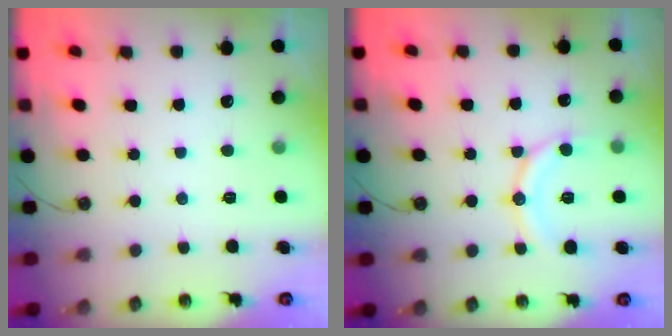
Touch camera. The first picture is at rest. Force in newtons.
{"total": 12.3, "press": 12.2, "slide": 1.2}